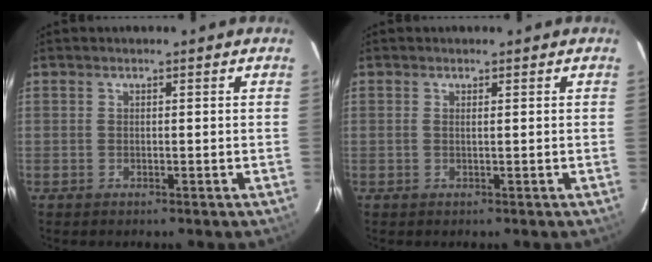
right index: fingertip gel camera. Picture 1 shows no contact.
{"total": 0.5, "force": [0.2, -0.2, 0.4], "torque": [-0.011, 0.000, 0.003]}